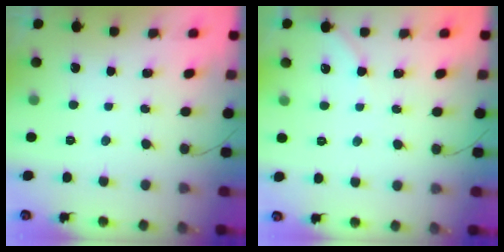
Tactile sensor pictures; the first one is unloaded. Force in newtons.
{"total": 2.9, "press": 2.8, "slide": 0.6}